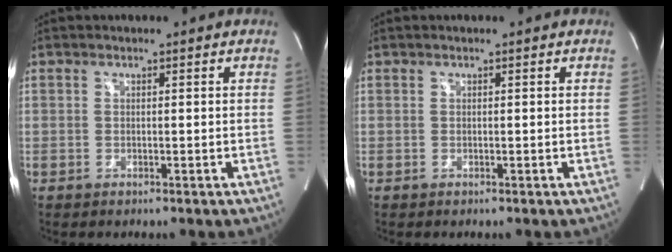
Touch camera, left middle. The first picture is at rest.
{"total": 0.0}